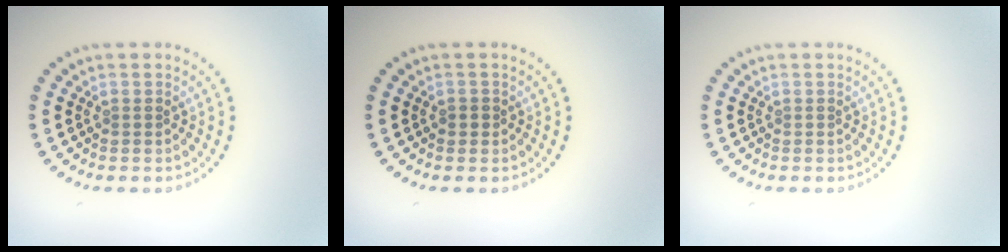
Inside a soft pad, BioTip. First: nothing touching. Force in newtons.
{"total": 0.8, "press": 0.7, "slide": 0.1}
{"total": 0.0}